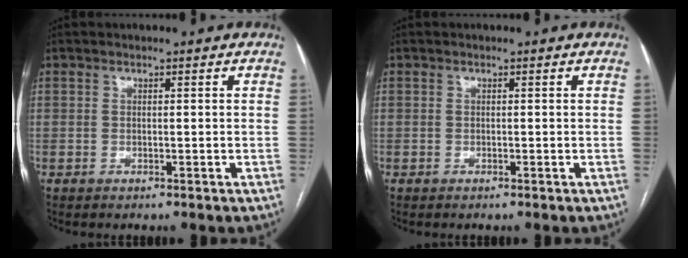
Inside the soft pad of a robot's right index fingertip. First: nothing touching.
{"total": 0.0}